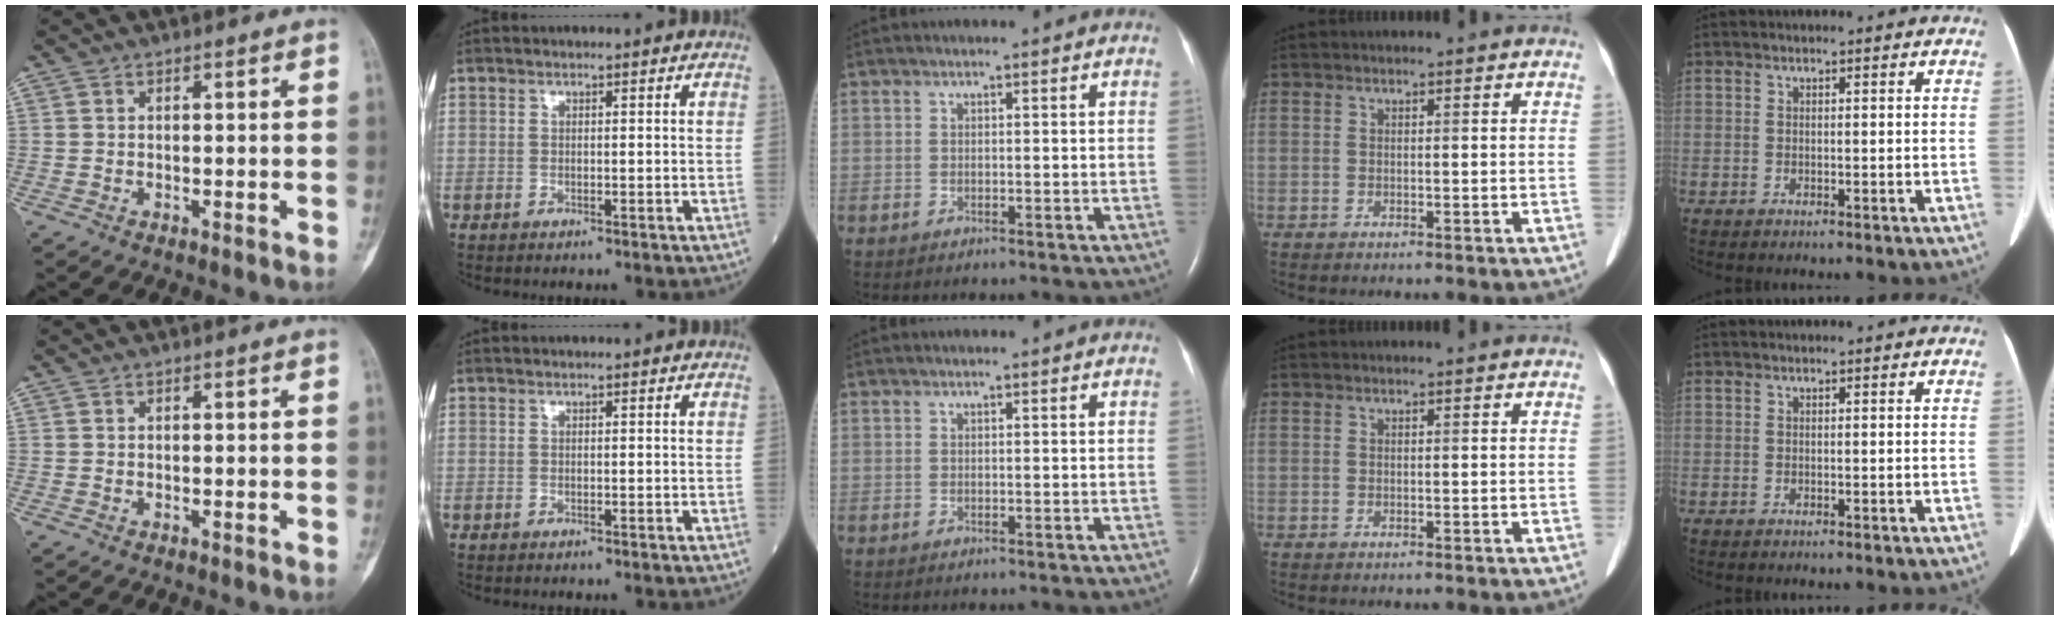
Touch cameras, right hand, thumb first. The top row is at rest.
{}